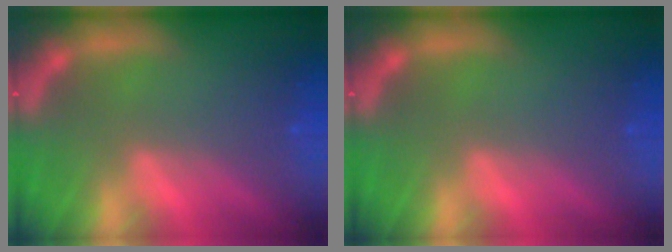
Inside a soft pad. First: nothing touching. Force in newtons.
{"total": 0.0}